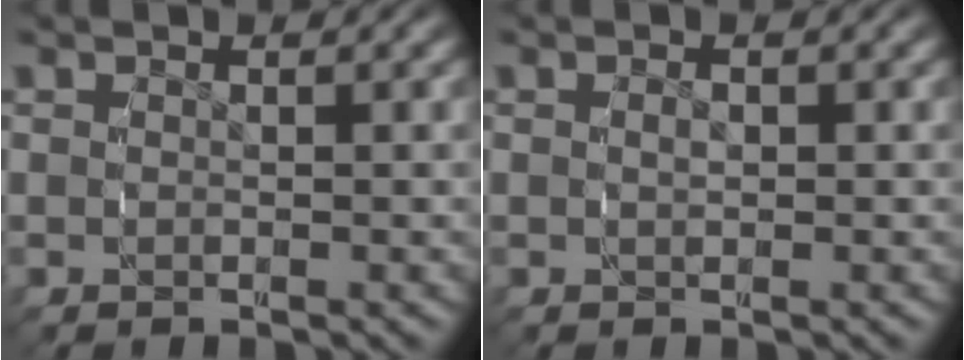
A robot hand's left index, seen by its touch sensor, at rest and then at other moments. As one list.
[{"total": 0.7, "force": [-0.3, 0.4, 0.5], "torque": [-0.013, -0.007, -0.003]}]